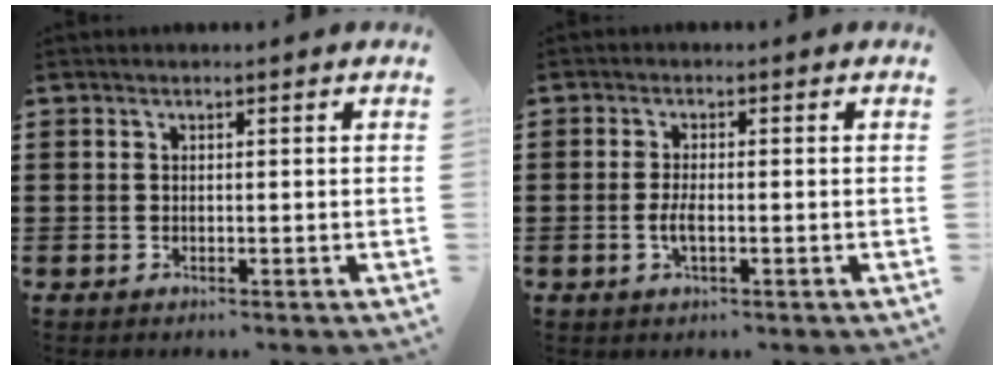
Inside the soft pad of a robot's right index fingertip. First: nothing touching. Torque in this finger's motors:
{"motor_torque": [2.14, 0.00, 0.09, 0.01]}